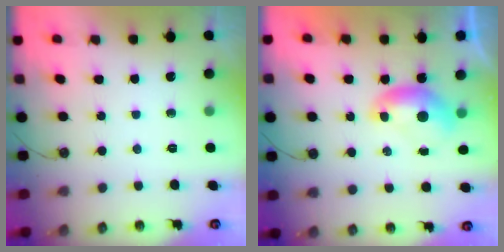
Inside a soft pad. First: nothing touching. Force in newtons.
{"total": 0.0}